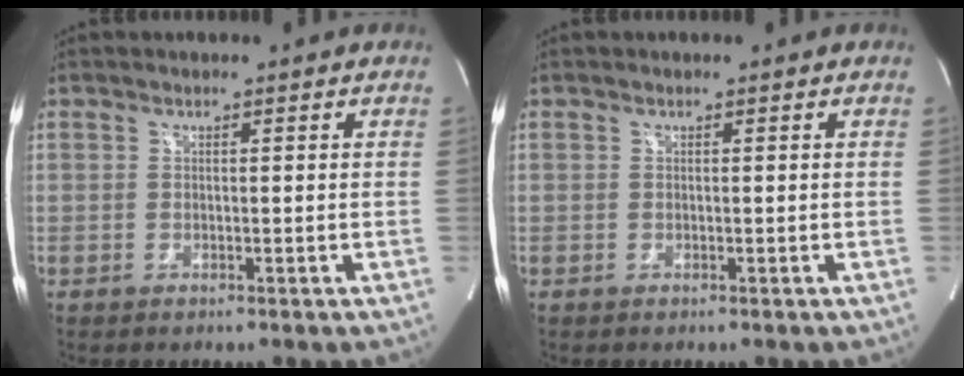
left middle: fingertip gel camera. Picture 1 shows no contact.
{"total": 0.0}